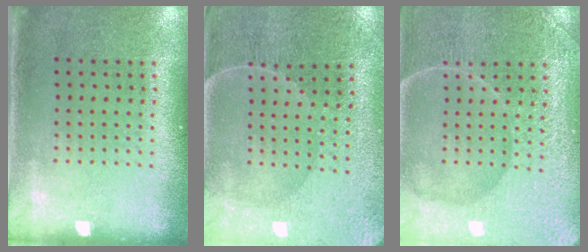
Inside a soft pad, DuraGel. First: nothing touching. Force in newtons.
{"total": 1.3, "press": 1.2, "slide": 0.3}
{"total": 7.4, "press": 7.4, "slide": 0.9}